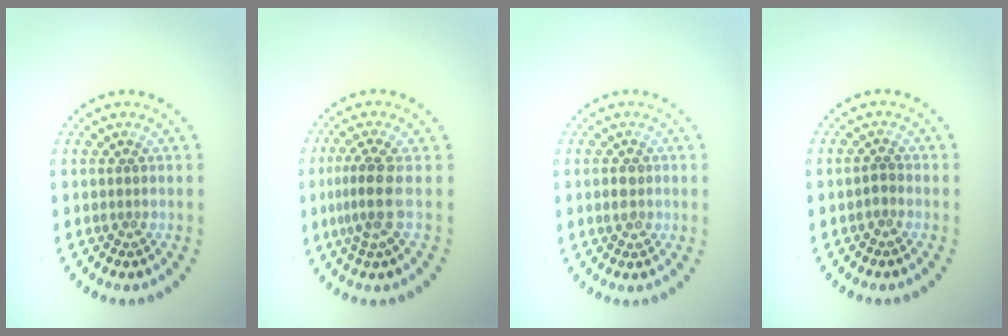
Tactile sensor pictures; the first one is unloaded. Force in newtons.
{"total": 2.8, "press": 2.0, "slide": 1.9}
{"total": 1.5, "press": 1.4, "slide": 0.5}
{"total": 0.6, "press": 0.6, "slide": 0.1}